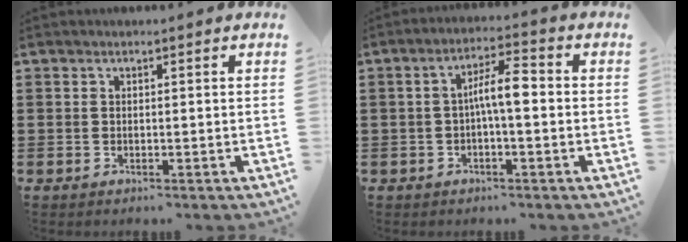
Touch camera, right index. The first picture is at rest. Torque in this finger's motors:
{"motor_torque": [1.28, -0.45, 0.23, 0.14]}